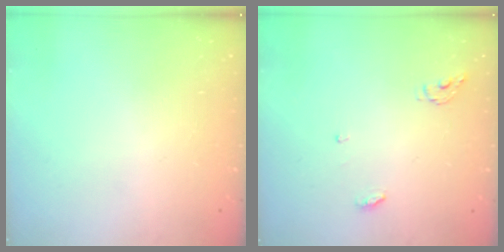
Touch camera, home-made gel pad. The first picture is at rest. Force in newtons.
{"total": 4.4, "press": 4.4, "slide": 0.3}